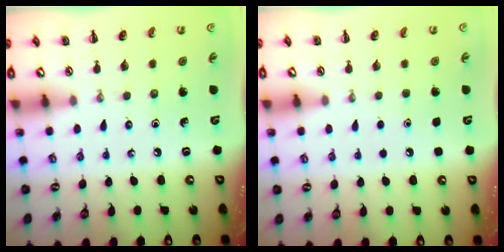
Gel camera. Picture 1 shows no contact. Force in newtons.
{"total": 1.7, "press": 1.7, "slide": 0.1}